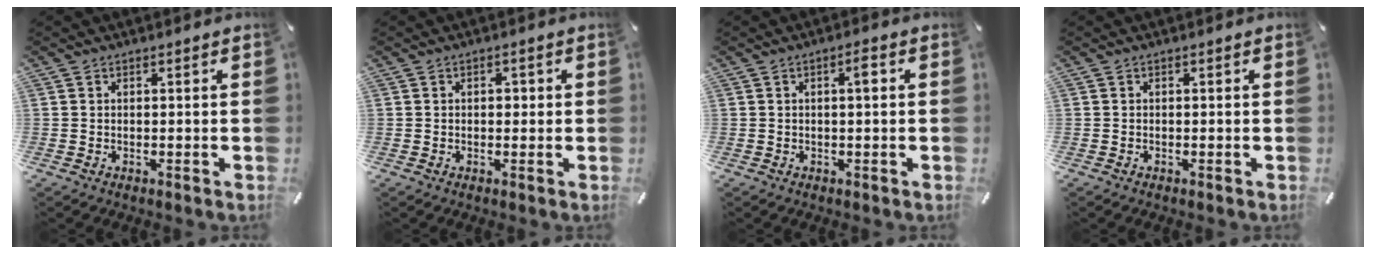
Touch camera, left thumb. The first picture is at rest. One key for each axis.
{"total": 1.5, "fx": 0.0, "fy": 1.2, "fz": 0.9, "tx": -0.003, "ty": 0.001, "tz": -0.007}
{"total": 2.7, "fx": 0.3, "fy": 0.5, "fz": 2.6, "tx": -0.052, "ty": 0.009, "tz": 0.002}
{"total": 0.0}